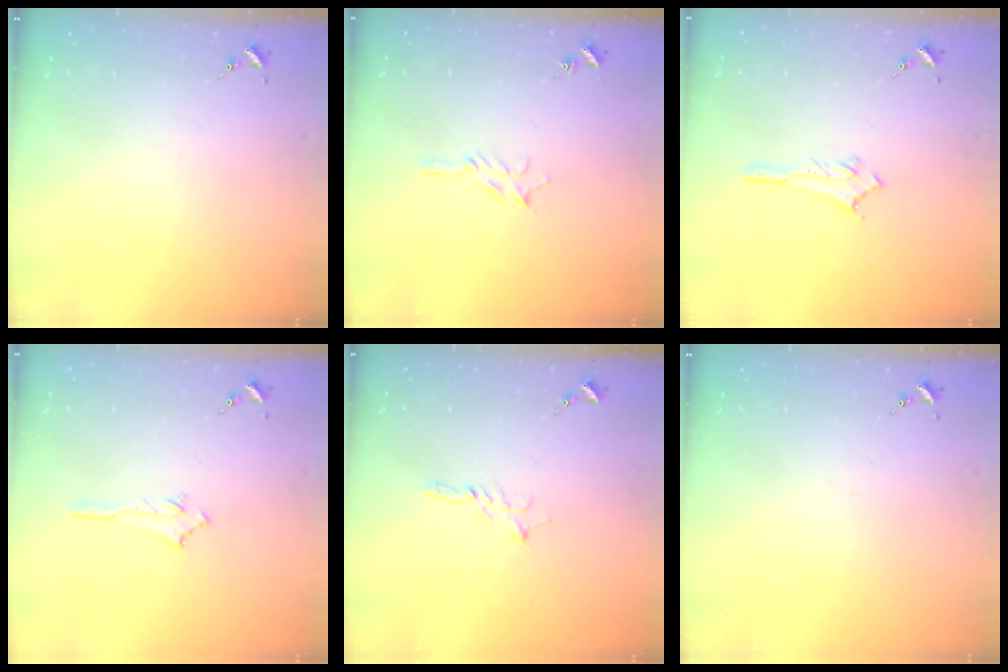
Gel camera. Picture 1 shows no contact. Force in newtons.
{"total": 5.8, "press": 5.7, "slide": 0.8}
{"total": 2.8, "press": 2.8, "slide": 0.4}
{"total": 2.5, "press": 2.5, "slide": 0.4}
{"total": 2.7, "press": 2.7, "slide": 0.3}
{"total": 0.0}